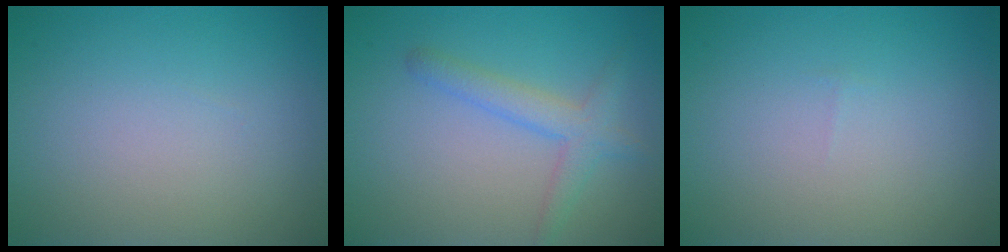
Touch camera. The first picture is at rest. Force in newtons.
{"total": 2.8, "press": 2.8, "slide": 0.2}
{"total": 0.0}